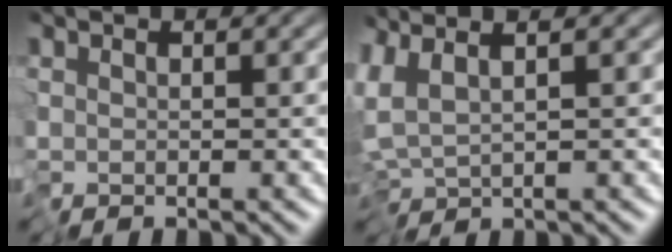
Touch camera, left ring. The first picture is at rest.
{"total": 3.3, "force": [0.4, 1.2, 3.0], "torque": [-0.073, 0.005, 0.001]}